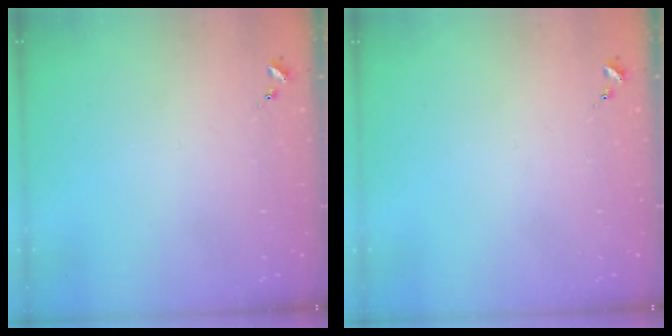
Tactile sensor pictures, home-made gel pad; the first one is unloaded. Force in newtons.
{"total": 0.0}